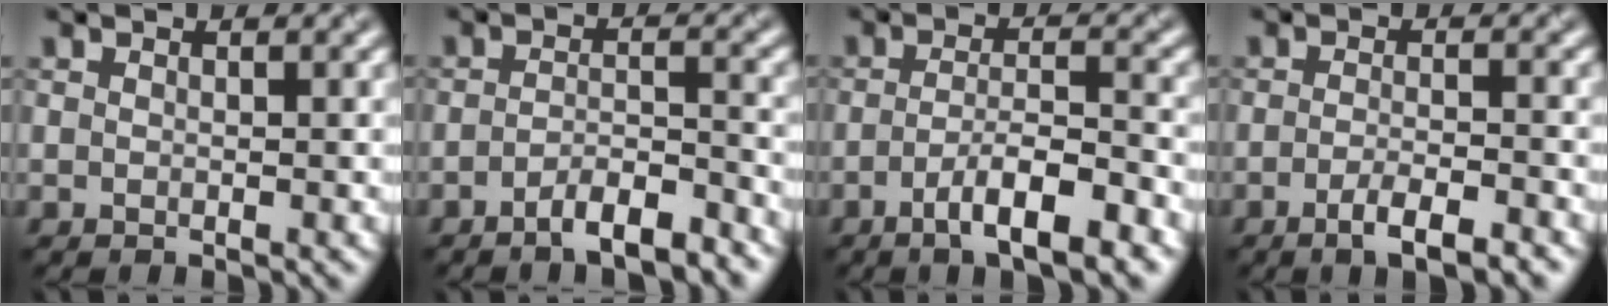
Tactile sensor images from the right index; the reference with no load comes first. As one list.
[{"total": 4.2, "force": [-3.2, 1.0, 2.5], "torque": [-0.040, 0.009, -0.052]}, {"total": 5.6, "force": [-2.9, 1.3, 4.6], "torque": [-0.078, 0.007, -0.051]}, {"total": 3.5, "force": [-2.2, 0.8, 2.6], "torque": [-0.043, 0.001, -0.039]}]